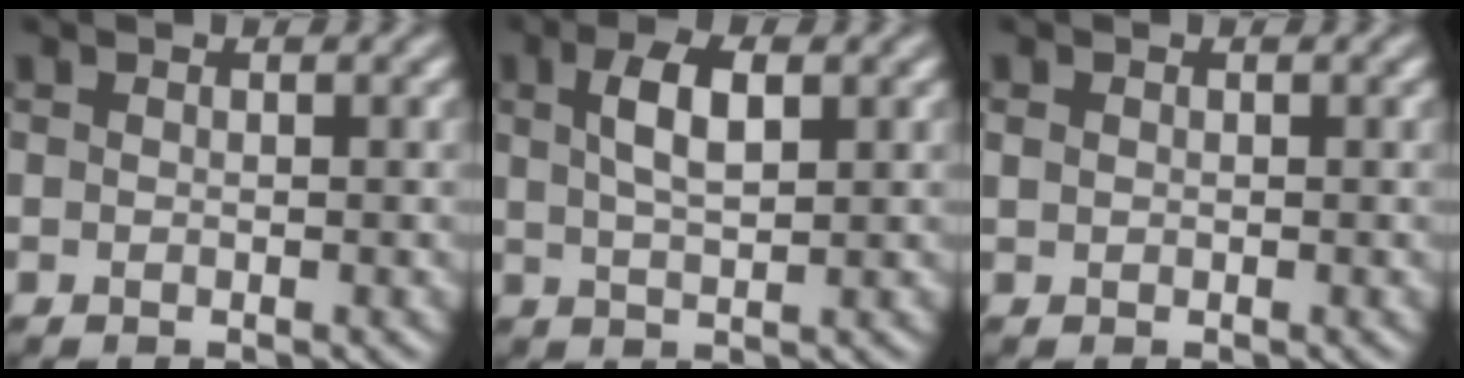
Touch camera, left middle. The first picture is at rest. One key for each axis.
{"total": 3.8, "fx": 1.4, "fy": 1.4, "fz": 3.3, "tx": -0.065, "ty": 0.008, "tz": 0.025}
{"total": 0.6, "fx": 0.2, "fy": 0.5, "fz": 0.2, "tx": -0.003, "ty": 0.001, "tz": 0.003}